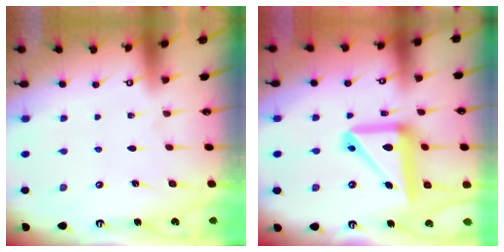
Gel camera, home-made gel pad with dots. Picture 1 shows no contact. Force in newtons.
{"total": 16.4, "press": 16.3, "slide": 2.0}